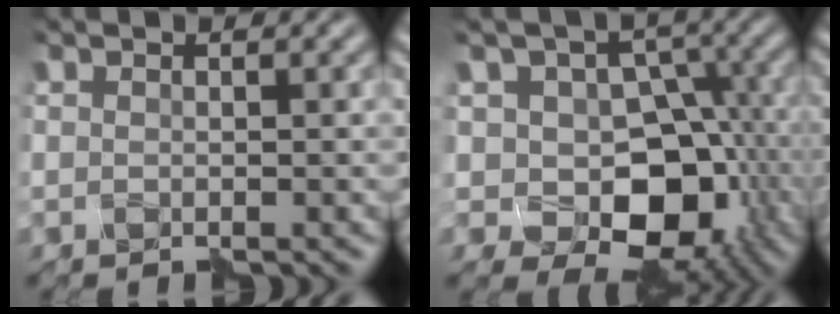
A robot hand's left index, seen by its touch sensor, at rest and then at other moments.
{"total": 7.8, "force": [-2.3, 5.9, 4.6], "torque": [-0.050, -0.007, -0.047]}